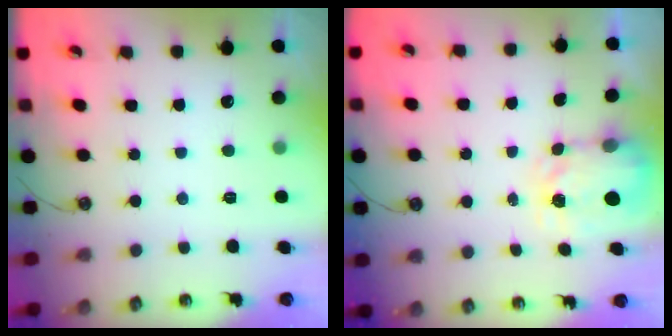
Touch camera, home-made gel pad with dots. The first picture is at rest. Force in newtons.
{"total": 3.9, "press": 3.8, "slide": 0.6}